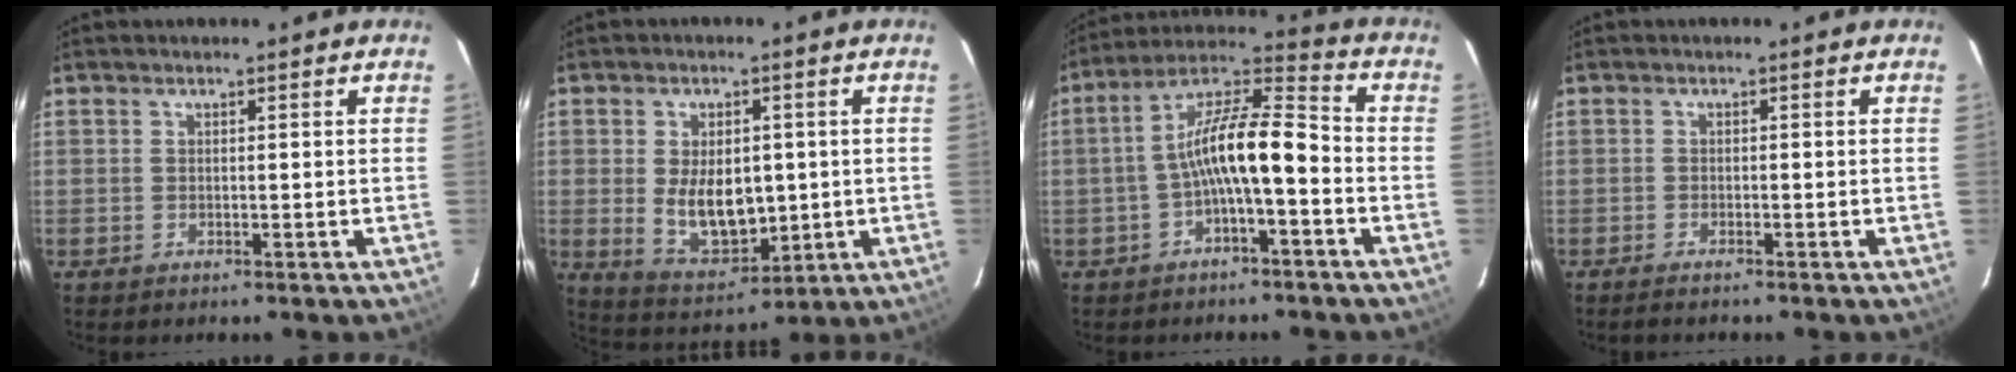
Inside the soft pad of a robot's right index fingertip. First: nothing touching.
{"total": 10.5, "force": [-0.1, 6.4, 8.3], "torque": [-0.160, -0.011, 0.020]}
{"total": 11.0, "force": [-3.2, 2.6, 10.2], "torque": [-0.197, 0.024, -0.060]}
{"total": 1.9, "force": [-1.7, 0.2, 0.8], "torque": [-0.022, -0.006, -0.032]}